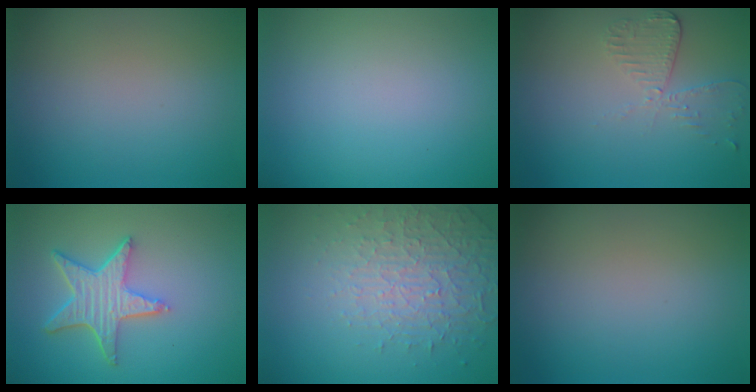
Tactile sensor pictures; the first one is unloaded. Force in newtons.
{"total": 0.0}
{"total": 2.6, "press": 2.3, "slide": 1.2}
{"total": 5.1, "press": 4.0, "slide": 3.1}
{"total": 4.5, "press": 3.1, "slide": 3.3}
{"total": 0.0}